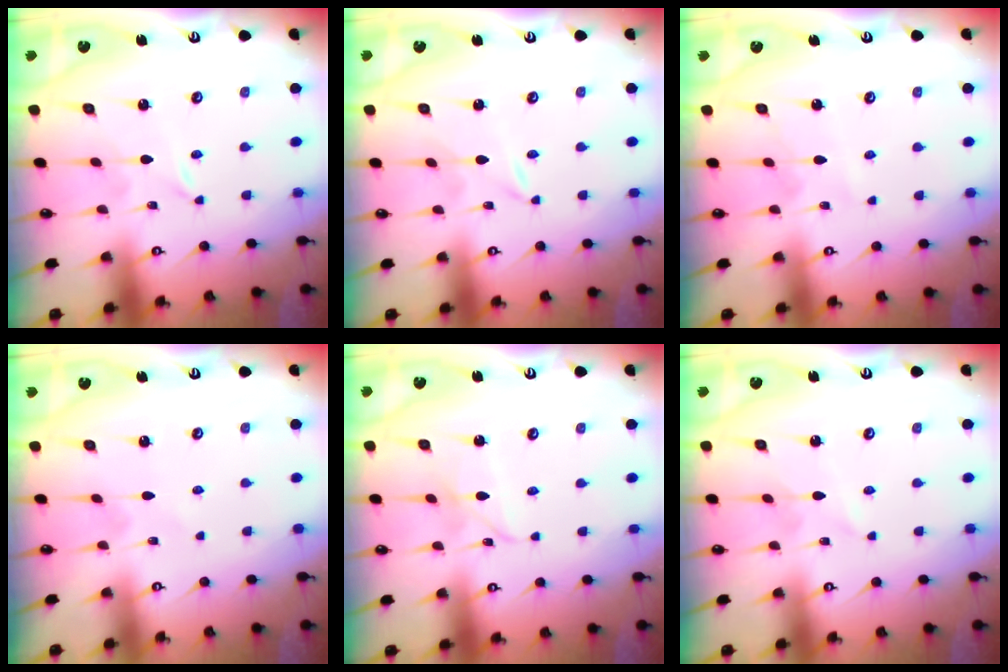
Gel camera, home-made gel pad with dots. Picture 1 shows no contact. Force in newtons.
{"total": 0.0}
{"total": 5.3, "press": 5.3, "slide": 0.4}
{"total": 2.1, "press": 2.1, "slide": 0.3}
{"total": 3.9, "press": 3.9, "slide": 0.3}
{"total": 0.8, "press": 0.8, "slide": 0.1}